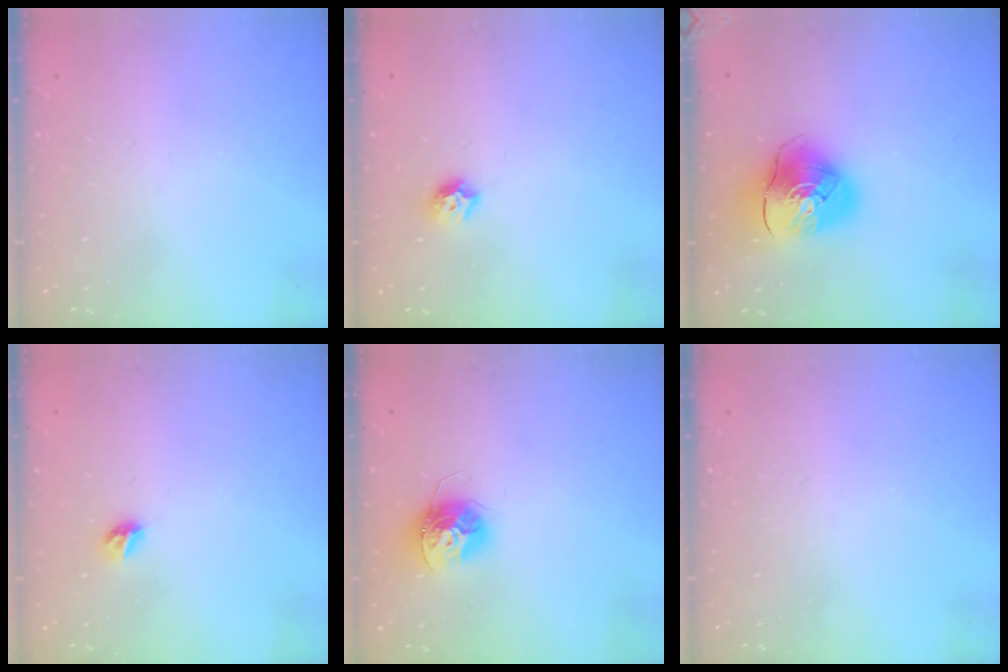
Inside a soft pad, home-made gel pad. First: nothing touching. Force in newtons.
{"total": 6.4, "press": 6.4, "slide": 0.8}
{"total": 12.7, "press": 12.5, "slide": 1.8}
{"total": 5.4, "press": 5.4, "slide": 0.5}
{"total": 11.1, "press": 11.1, "slide": 0.5}
{"total": 0.0}